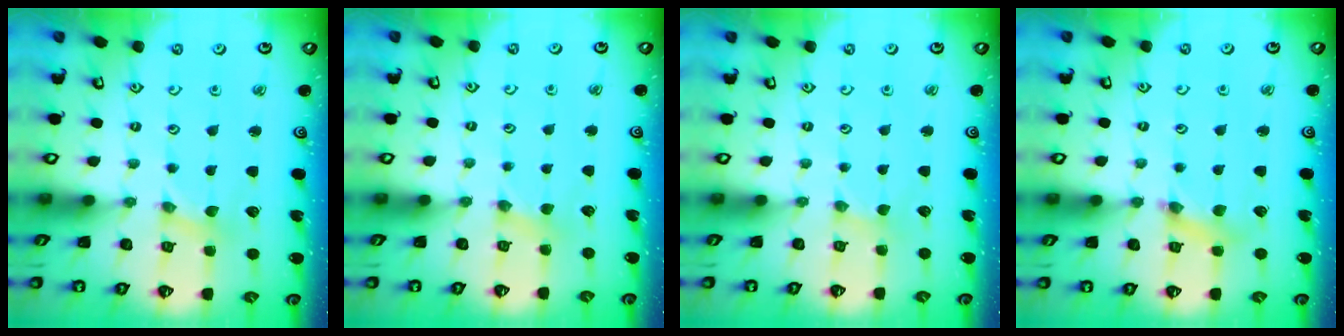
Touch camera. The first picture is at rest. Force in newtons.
{"total": 2.2, "press": 2.2, "slide": 0.4}
{"total": 0.0}
{"total": 3.8, "press": 3.7, "slide": 0.6}